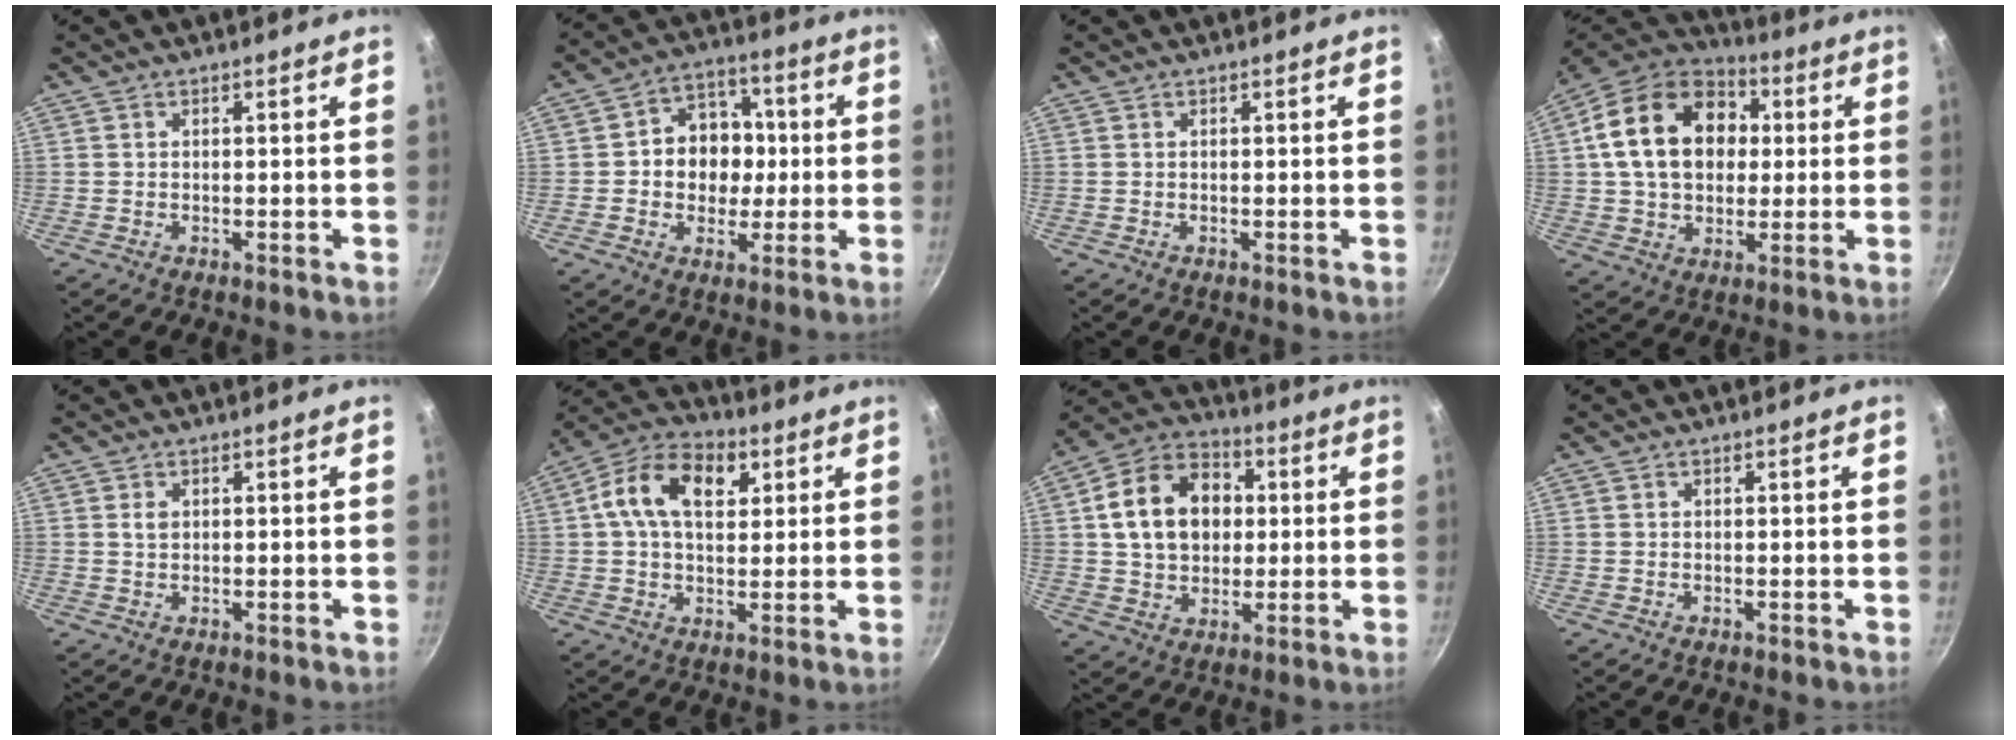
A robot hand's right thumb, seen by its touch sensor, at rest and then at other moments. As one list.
[{"total": 11.6, "force": [0.2, 9.7, 6.4], "torque": [-0.051, 0.013, -0.006]}, {"total": 0.0}, {"total": 21.0, "force": [3.8, 15.5, 13.7], "torque": [-0.213, 0.025, 0.057]}, {"total": 1.6, "force": [0.5, 1.2, 1.0], "torque": [-0.015, 0.001, 0.008]}, {"total": 13.6, "force": [4.0, 8.7, 9.6], "torque": [-0.146, 0.010, 0.051]}, {"total": 16.1, "force": [2.5, 12.2, 10.2], "torque": [-0.143, 0.021, 0.034]}, {"total": 0.0}]